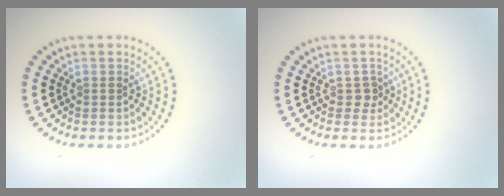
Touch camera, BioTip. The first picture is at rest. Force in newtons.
{"total": 1.2, "press": 1.0, "slide": 0.6}